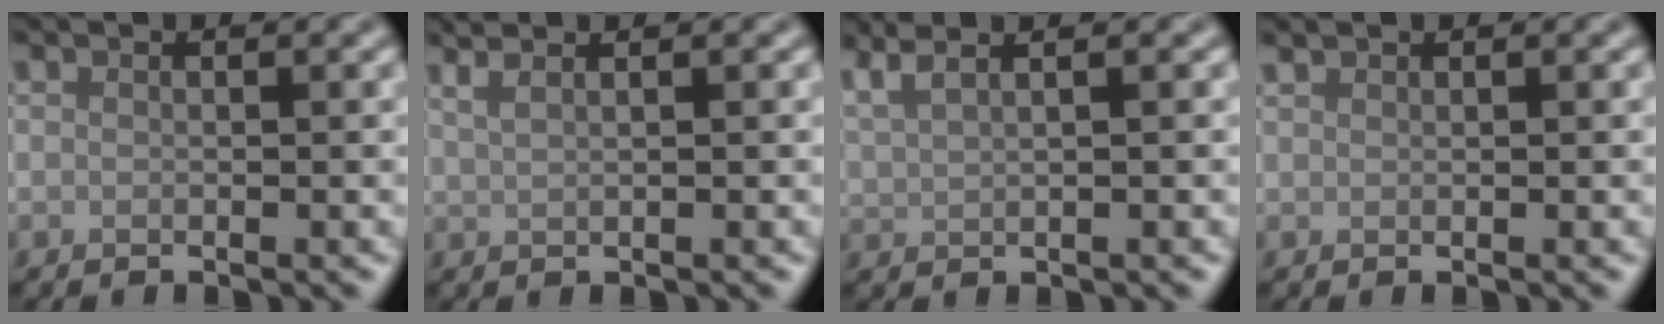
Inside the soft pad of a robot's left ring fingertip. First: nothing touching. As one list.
[{"total": 4.0, "force": [2.7, 1.8, 2.4], "torque": [-0.022, 0.025, 0.015]}, {"total": 4.7, "force": [3.3, 1.7, 2.8], "torque": [-0.048, 0.034, 0.037]}, {"total": 0.6, "force": [0.6, 0.1, 0.1], "torque": [0.002, 0.002, 0.013]}]